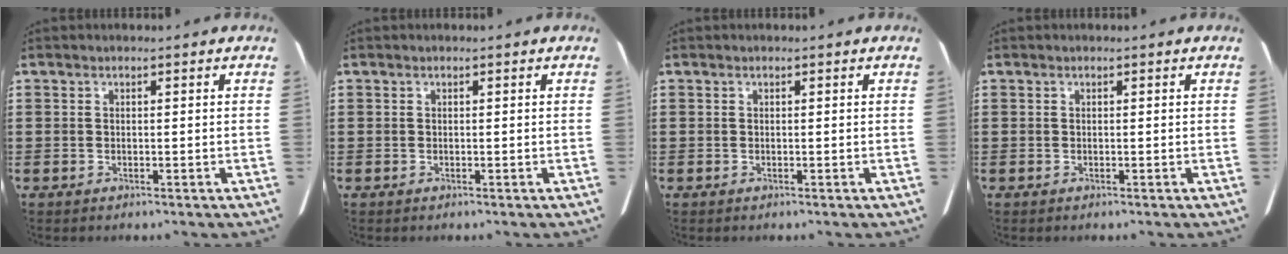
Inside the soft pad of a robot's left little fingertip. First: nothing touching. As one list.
[{"total": 0.0}, {"total": 0.0}, {"total": 0.0}]